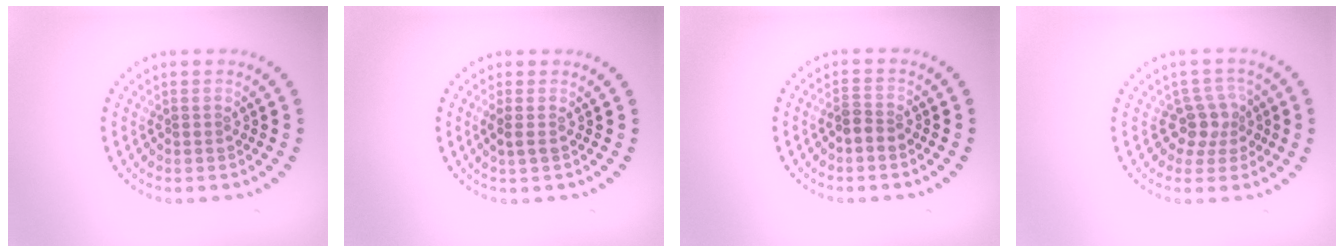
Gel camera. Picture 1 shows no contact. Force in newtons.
{"total": 1.1, "press": 0.9, "slide": 0.6}
{"total": 1.7, "press": 1.5, "slide": 0.7}
{"total": 2.7, "press": 2.2, "slide": 1.5}